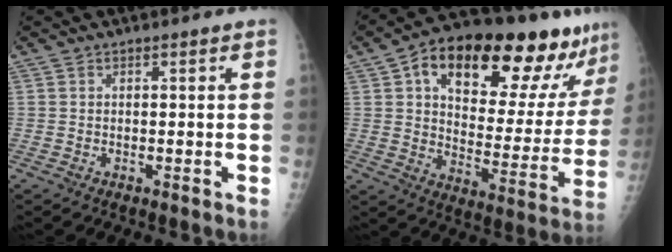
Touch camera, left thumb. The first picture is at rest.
{"total": 26.6, "force": [15.2, 10.8, 19.0], "torque": [-0.229, -0.020, 0.230]}